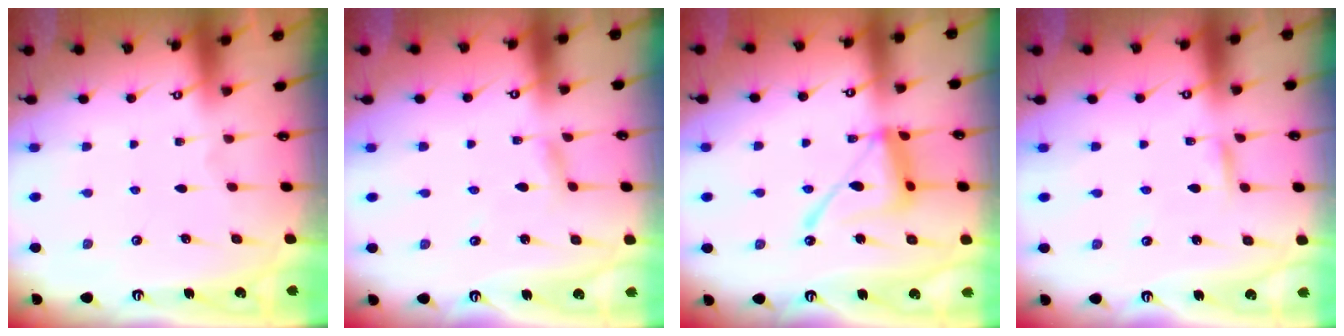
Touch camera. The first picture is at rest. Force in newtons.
{"total": 3.0, "press": 3.0, "slide": 0.1}
{"total": 14.3, "press": 14.2, "slide": 1.3}
{"total": 2.4, "press": 2.4, "slide": 0.0}